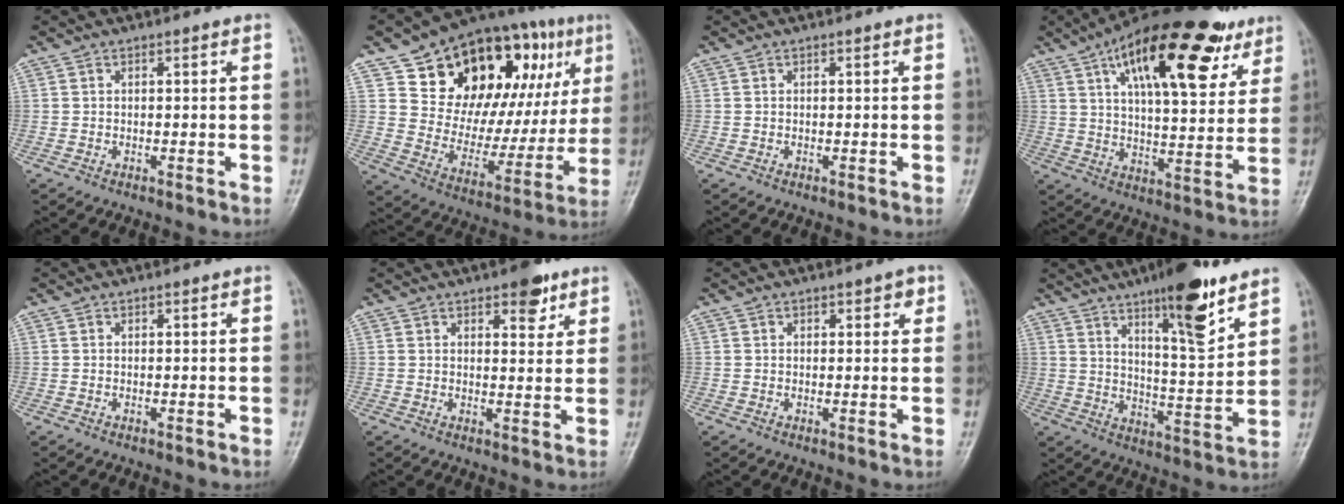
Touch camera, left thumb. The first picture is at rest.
{"total": 27.7, "force": [12.4, 15.4, 19.3], "torque": [-0.231, -0.003, 0.204]}
{"total": 0.0}
{"total": 25.7, "force": [13.0, 10.4, 19.5], "torque": [-0.271, -0.015, 0.201]}
{"total": 0.0}
{"total": 5.5, "force": [3.4, 2.6, 3.5], "torque": [-0.025, -0.016, 0.042]}
{"total": 2.1, "force": [1.1, 1.3, 1.2], "torque": [0.002, -0.002, 0.012]}
{"total": 16.7, "force": [10.8, 3.3, 12.4], "torque": [-0.178, -0.065, 0.180]}